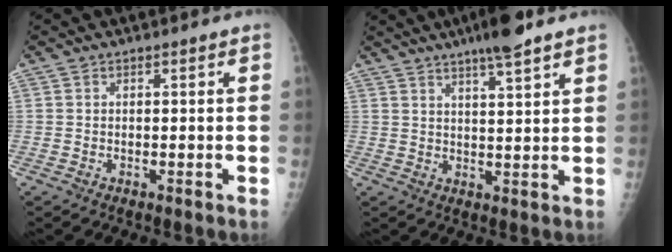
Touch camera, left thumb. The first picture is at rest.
{"total": 7.6, "force": [5.4, 0.8, 5.2], "torque": [-0.079, -0.021, 0.087]}